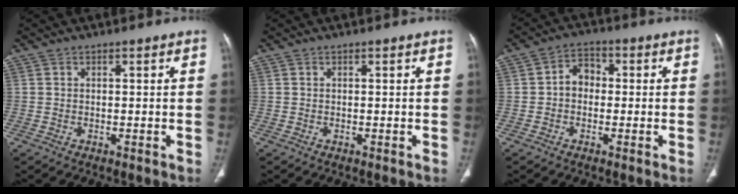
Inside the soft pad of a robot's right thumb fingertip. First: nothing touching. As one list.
[{"total": 0.0}, {"total": 4.7, "force": [-0.4, 3.8, 2.8], "torque": [-0.026, 0.019, -0.018]}]